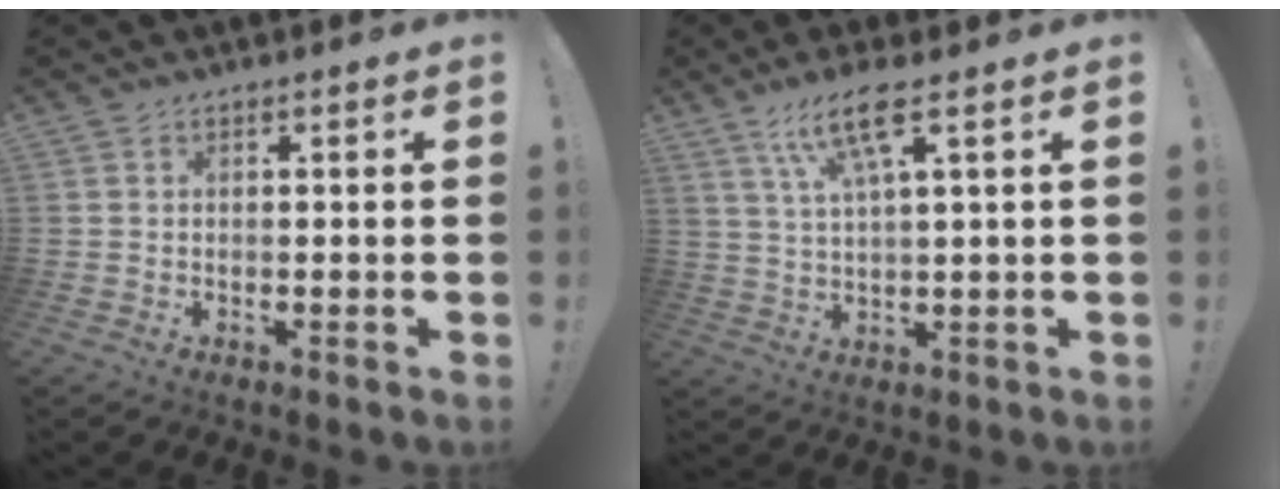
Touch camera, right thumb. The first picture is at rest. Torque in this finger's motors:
{"motor_torque": [0.04, 0.04, 0.33, 0.05, 0.01]}